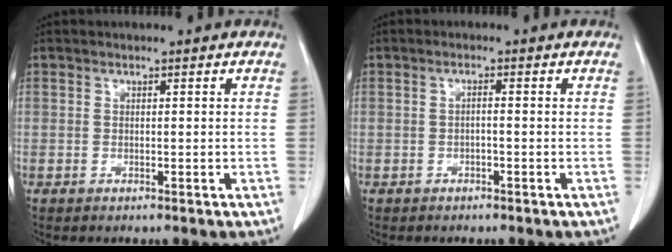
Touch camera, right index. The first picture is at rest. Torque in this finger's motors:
{"motor_torque": [-0.13, 0.05, -0.02, -0.01]}